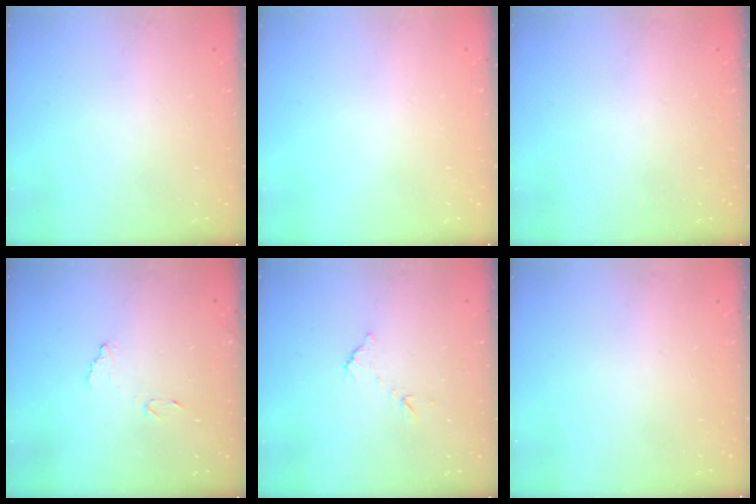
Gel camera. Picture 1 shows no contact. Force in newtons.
{"total": 0.0}
{"total": 0.0}
{"total": 8.3, "press": 8.3, "slide": 0.4}
{"total": 5.3, "press": 5.3, "slide": 0.2}
{"total": 0.0}